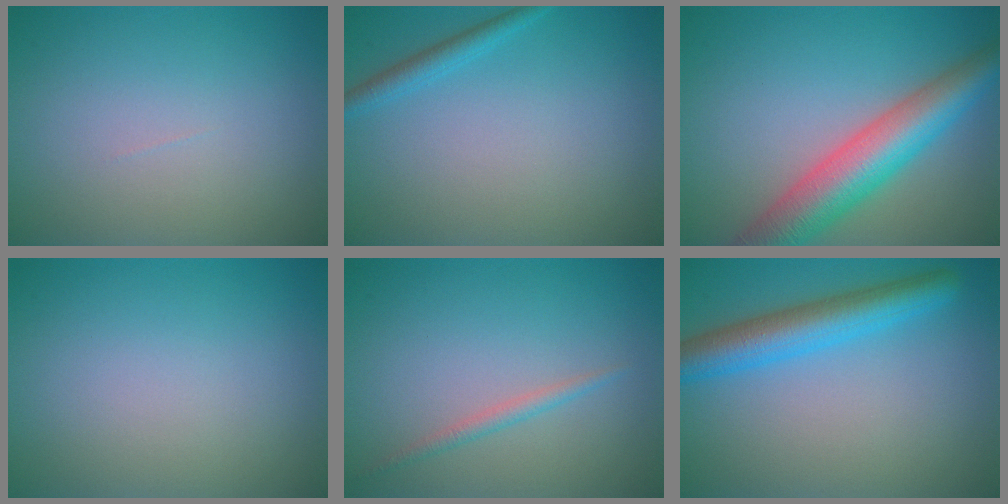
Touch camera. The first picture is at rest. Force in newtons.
{"total": 1.6, "press": 1.6, "slide": 0.1}
{"total": 8.0, "press": 8.0, "slide": 0.3}
{"total": 0.0}
{"total": 1.2, "press": 1.2, "slide": 0.1}
{"total": 5.2, "press": 5.2, "slide": 0.2}